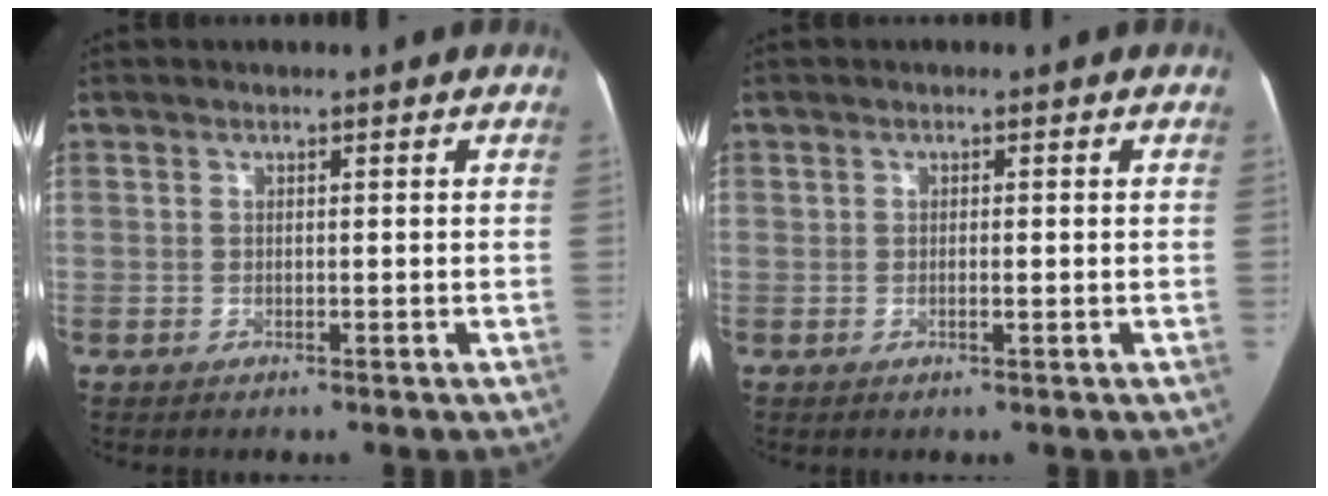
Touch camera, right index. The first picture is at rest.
{"total": 0.8, "force": [-0.1, 0.1, 0.8], "torque": [-0.011, 0.001, 0.000]}